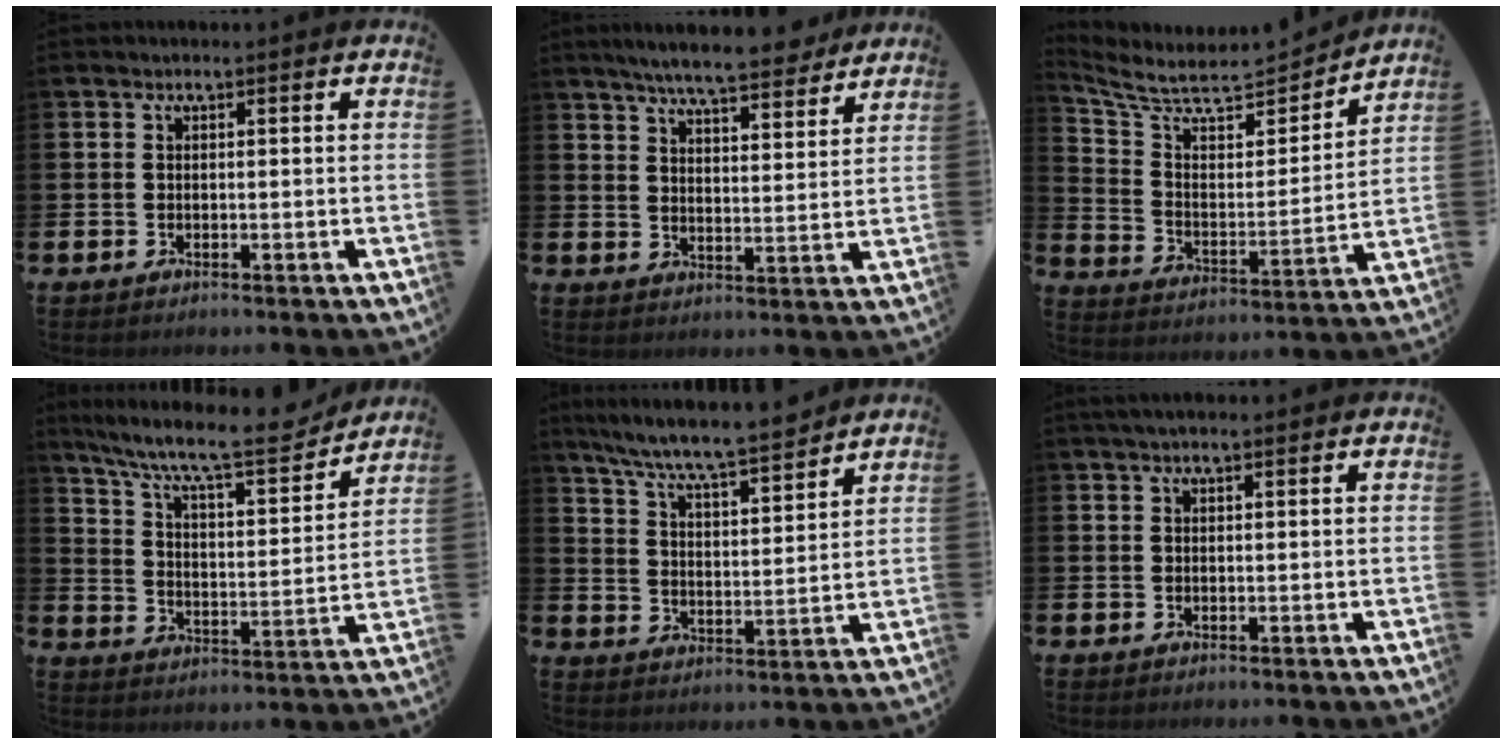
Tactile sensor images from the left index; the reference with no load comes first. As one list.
[{"total": 7.4, "force": [7.0, 0.6, 2.3], "torque": [-0.047, -0.044, 0.120]}, {"total": 6.8, "force": [6.3, 1.8, 2.0], "torque": [-0.078, -0.058, 0.104]}, {"total": 10.7, "force": [9.3, 2.1, 4.9], "torque": [-0.118, -0.063, 0.151]}, {"total": 7.8, "force": [7.4, 0.3, 2.4], "torque": [-0.078, -0.055, 0.128]}, {"total": 1.5, "force": [1.2, 0.2, 0.9], "torque": [-0.014, 0.002, 0.020]}]